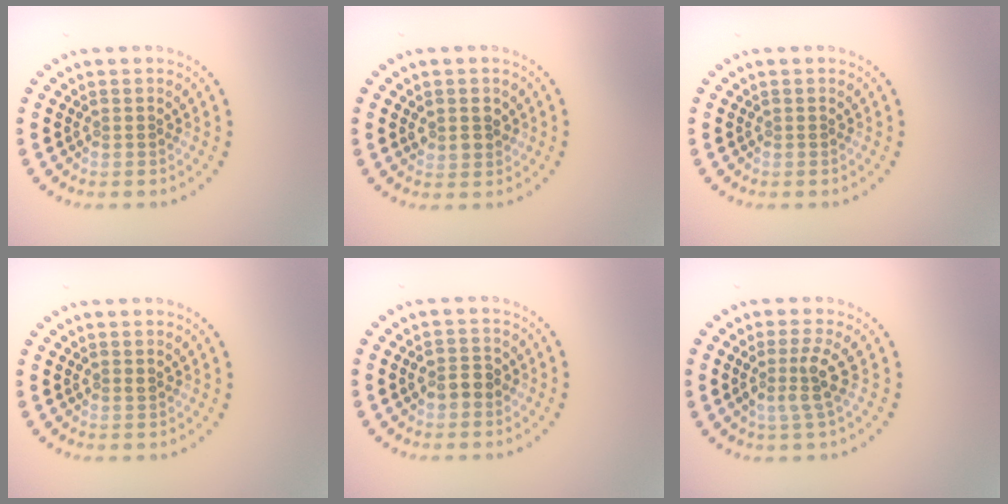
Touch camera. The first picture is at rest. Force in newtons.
{"total": 1.9, "press": 1.8, "slide": 0.6}
{"total": 0.0}
{"total": 0.7, "press": 0.7, "slide": 0.1}
{"total": 2.0, "press": 2.0, "slide": 0.2}
{"total": 2.7, "press": 2.0, "slide": 1.9}